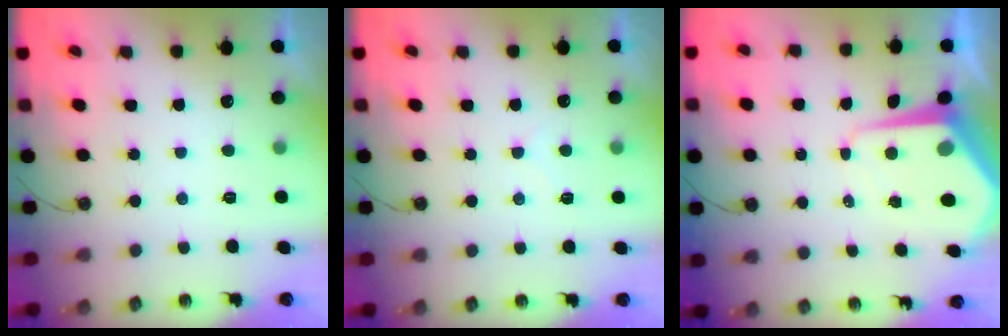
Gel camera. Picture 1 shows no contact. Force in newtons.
{"total": 5.3, "press": 5.3, "slide": 0.7}
{"total": 8.3, "press": 8.3, "slide": 0.7}